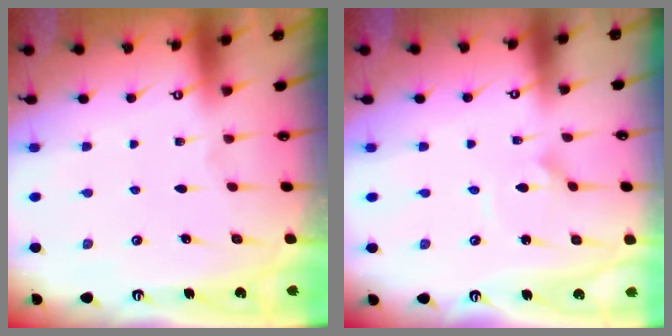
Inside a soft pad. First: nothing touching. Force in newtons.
{"total": 2.4, "press": 2.4, "slide": 0.1}